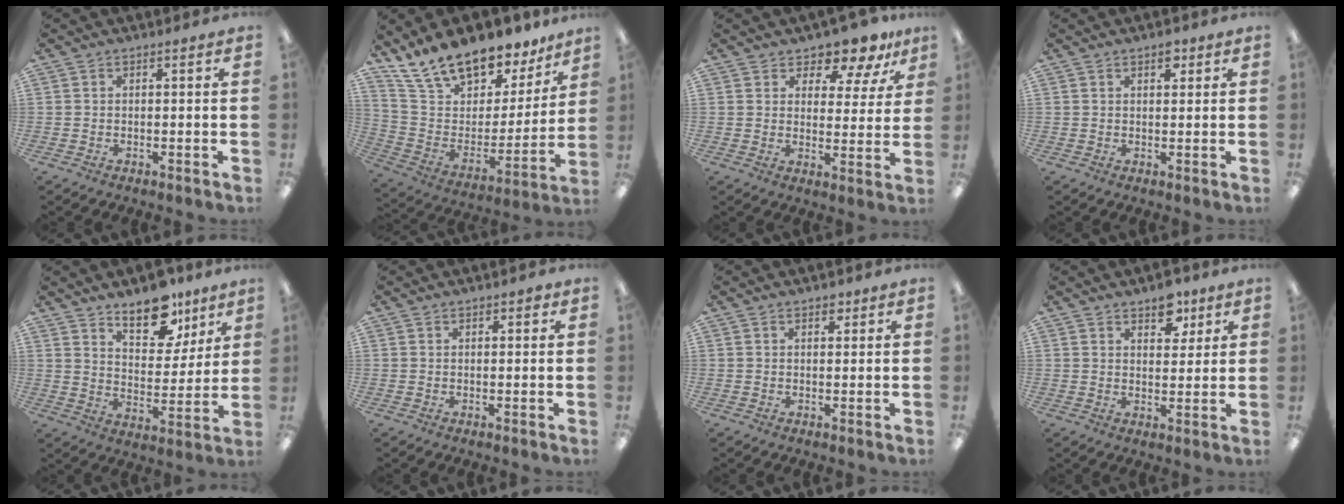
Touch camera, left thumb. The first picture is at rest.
{"total": 17.4, "force": [14.7, 7.2, 5.8], "torque": [-0.114, -0.118, 0.267]}
{"total": 8.0, "force": [7.2, 2.7, 2.2], "torque": [-0.038, -0.055, 0.129]}
{"total": 2.8, "force": [1.8, 1.5, 1.5], "torque": [-0.007, -0.006, 0.027]}
{"total": 13.4, "force": [10.3, 6.4, 5.8], "torque": [-0.077, -0.063, 0.185]}
{"total": 1.2, "force": [0.9, 0.7, 0.5], "torque": [-0.010, 0.003, 0.016]}
{"total": 2.2, "force": [1.5, 1.2, 1.0], "torque": [-0.005, -0.004, 0.024]}
{"total": 6.7, "force": [4.7, 3.7, 2.9], "torque": [-0.015, -0.025, 0.076]}